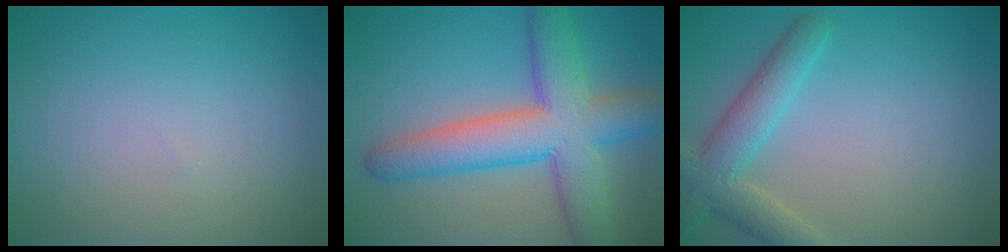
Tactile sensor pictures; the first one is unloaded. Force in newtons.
{"total": 9.0, "press": 9.0, "slide": 0.5}
{"total": 4.5, "press": 4.5, "slide": 0.4}